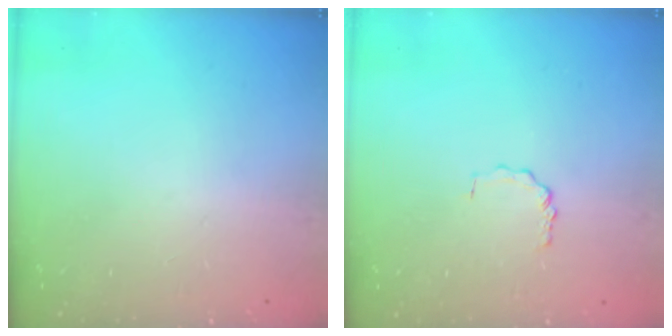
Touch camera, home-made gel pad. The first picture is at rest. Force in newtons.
{"total": 1.8, "press": 1.8, "slide": 0.3}